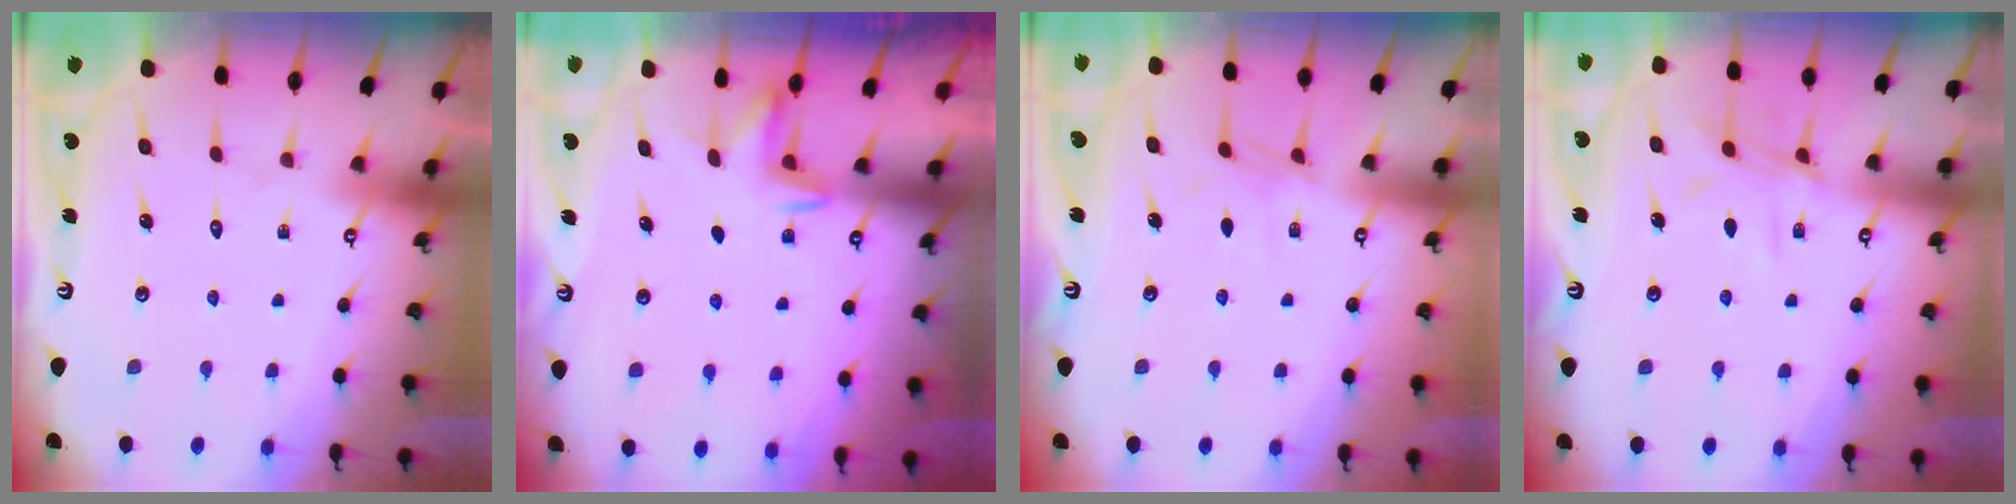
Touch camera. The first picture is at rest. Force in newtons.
{"total": 2.3, "press": 2.2, "slide": 0.4}
{"total": 6.1, "press": 6.0, "slide": 0.7}
{"total": 8.2, "press": 8.1, "slide": 0.7}